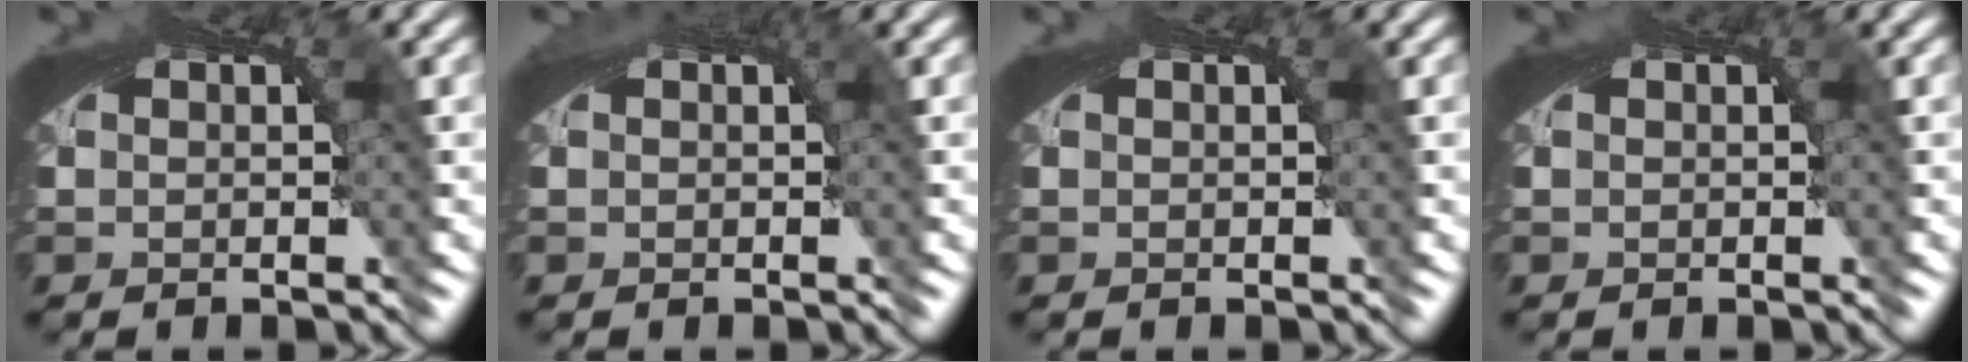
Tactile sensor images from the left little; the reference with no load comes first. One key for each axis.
{"total": 0.0}
{"total": 0.0}
{"total": 0.0}